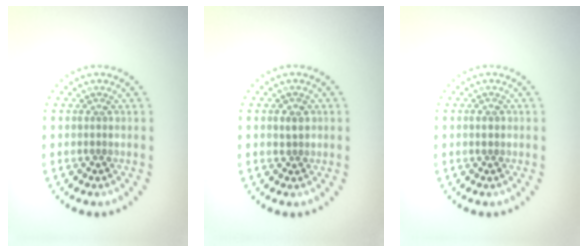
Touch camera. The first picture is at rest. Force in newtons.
{"total": 1.3, "press": 1.3, "slide": 0.4}
{"total": 1.0, "press": 1.0, "slide": 0.0}